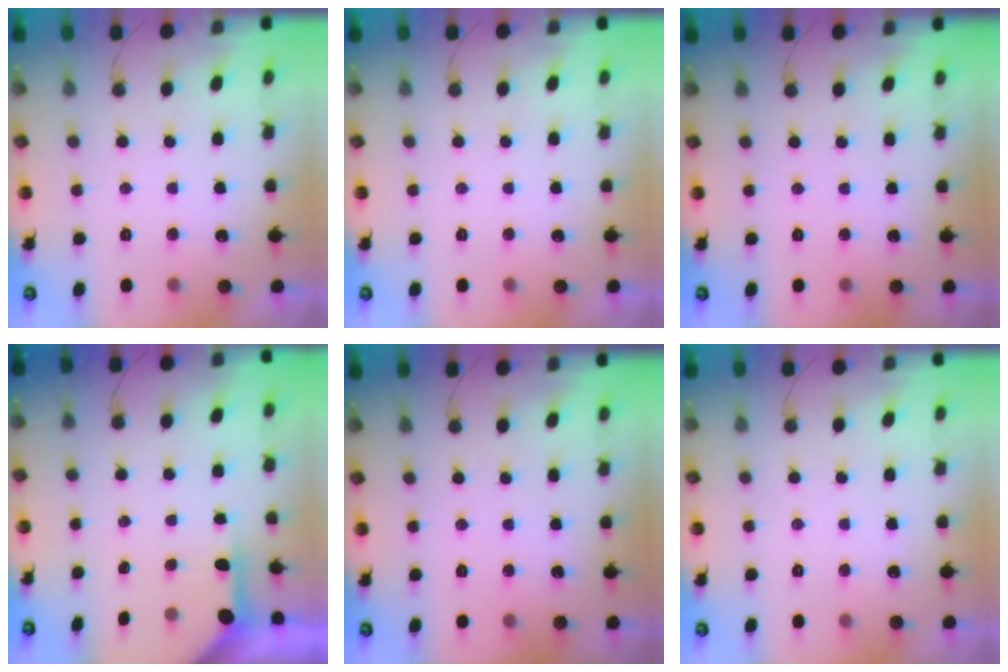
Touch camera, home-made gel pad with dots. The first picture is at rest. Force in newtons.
{"total": 0.0}
{"total": 0.0}
{"total": 3.1, "press": 3.1, "slide": 0.4}
{"total": 0.0}
{"total": 0.0}